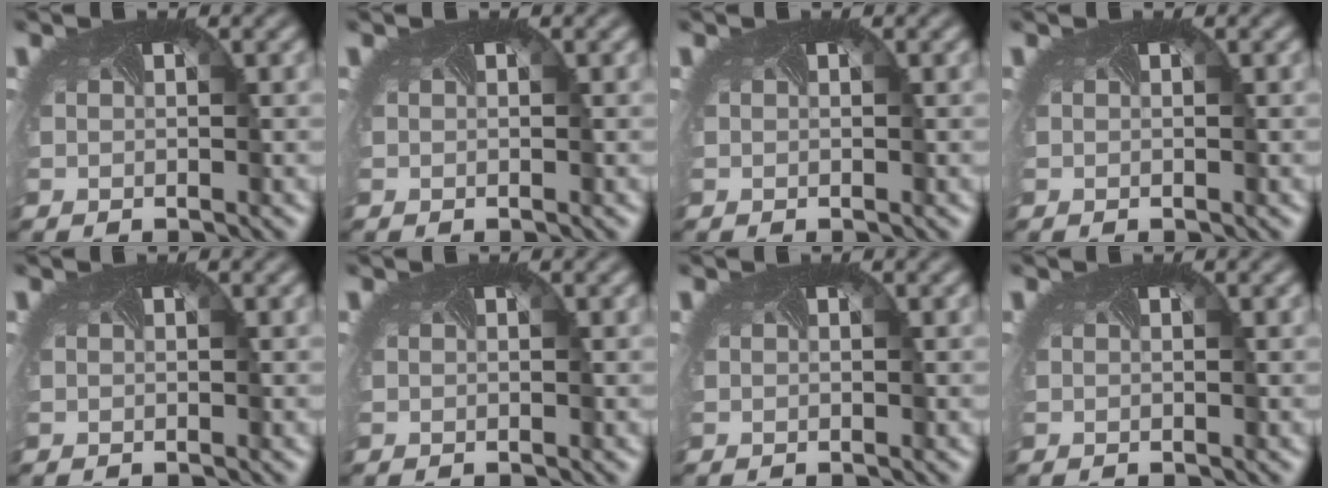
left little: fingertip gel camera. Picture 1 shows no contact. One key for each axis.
{"total": 0.0}
{"total": 0.0}
{"total": 0.0}
{"total": 0.0}
{"total": 0.0}
{"total": 0.0}
{"total": 0.0}